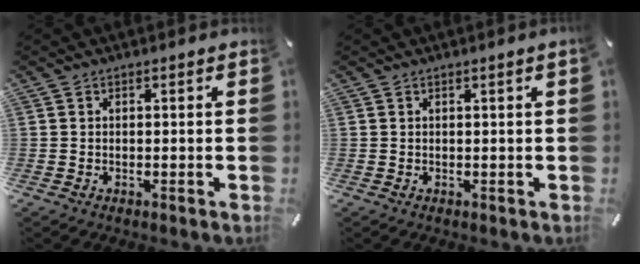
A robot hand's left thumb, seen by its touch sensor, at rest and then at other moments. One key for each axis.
{"total": 0.8, "fx": 0.3, "fy": -0.2, "fz": 0.7, "tx": -0.011, "ty": -0.001, "tz": 0.004}